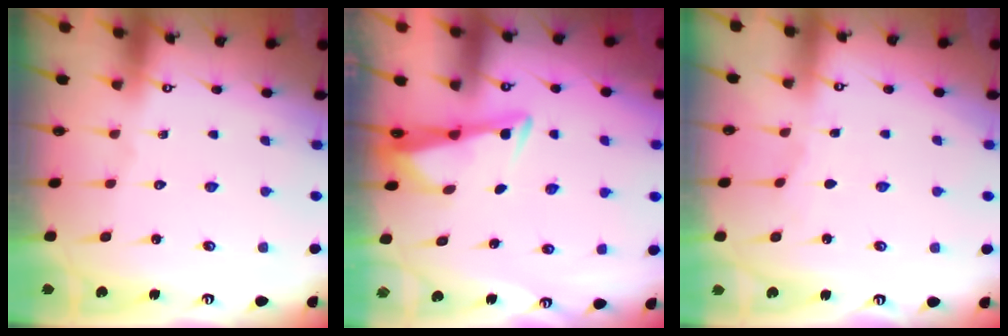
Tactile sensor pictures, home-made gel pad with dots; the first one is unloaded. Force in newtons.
{"total": 3.3, "press": 3.3, "slide": 0.4}
{"total": 1.6, "press": 1.6, "slide": 0.3}